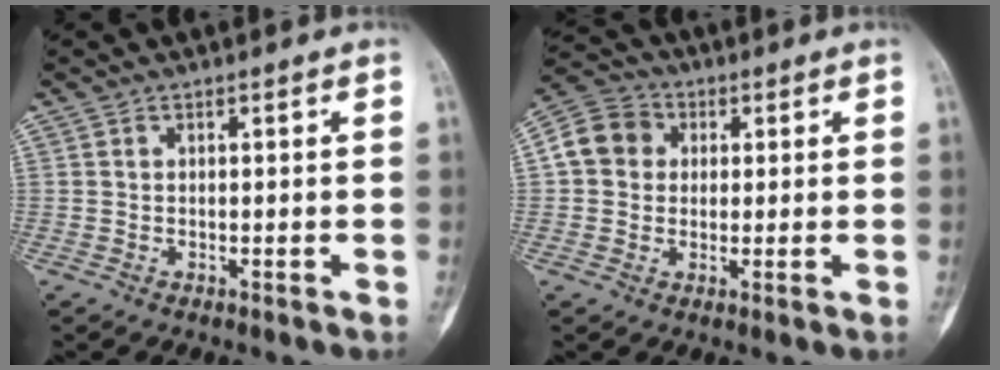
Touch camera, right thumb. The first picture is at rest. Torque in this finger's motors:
{"motor_torque": [1.00, 1.33, 0.27, -0.34, 0.04]}